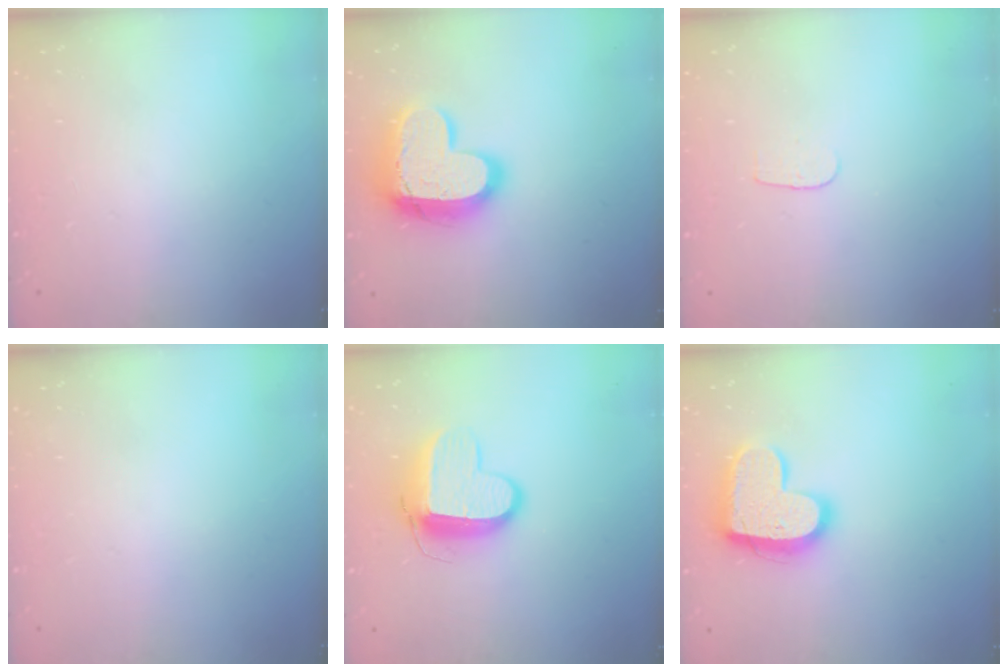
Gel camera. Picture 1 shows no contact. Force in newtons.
{"total": 17.1, "press": 17.0, "slide": 1.6}
{"total": 3.1, "press": 3.1, "slide": 0.2}
{"total": 0.0}
{"total": 11.7, "press": 11.6, "slide": 1.3}
{"total": 16.3, "press": 16.3, "slide": 1.3}